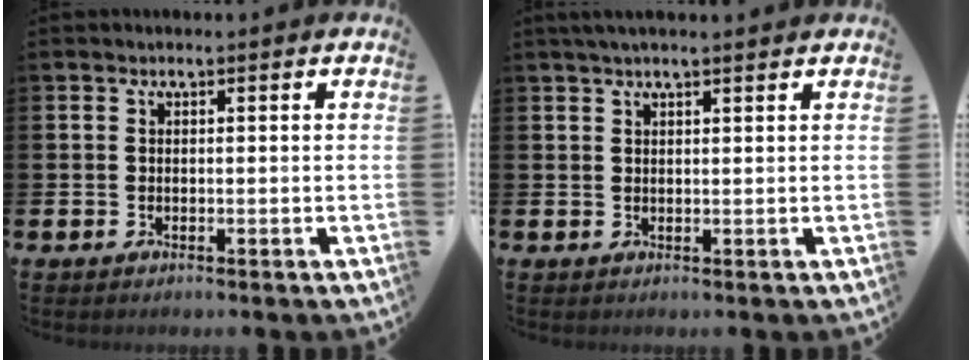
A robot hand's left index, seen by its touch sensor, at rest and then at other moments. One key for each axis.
{"total": 2.1, "fx": 1.8, "fy": 0.1, "fz": 1.1, "tx": -0.020, "ty": 0.002, "tz": 0.031}